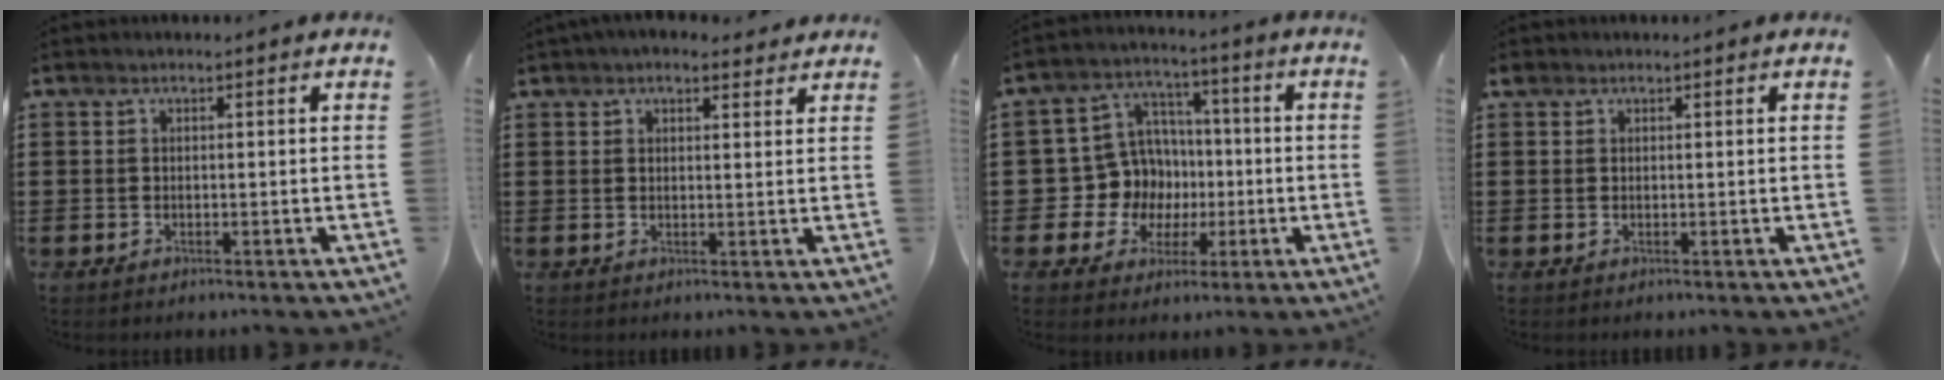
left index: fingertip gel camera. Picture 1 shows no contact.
{"total": 3.0, "force": [2.6, 1.0, 1.1], "torque": [-0.027, 0.001, 0.047]}
{"total": 10.1, "force": [0.3, 9.9, 2.3], "torque": [-0.093, -0.005, 0.017]}
{"total": 0.7, "force": [0.4, 0.5, 0.3], "torque": [-0.008, 0.005, 0.008]}